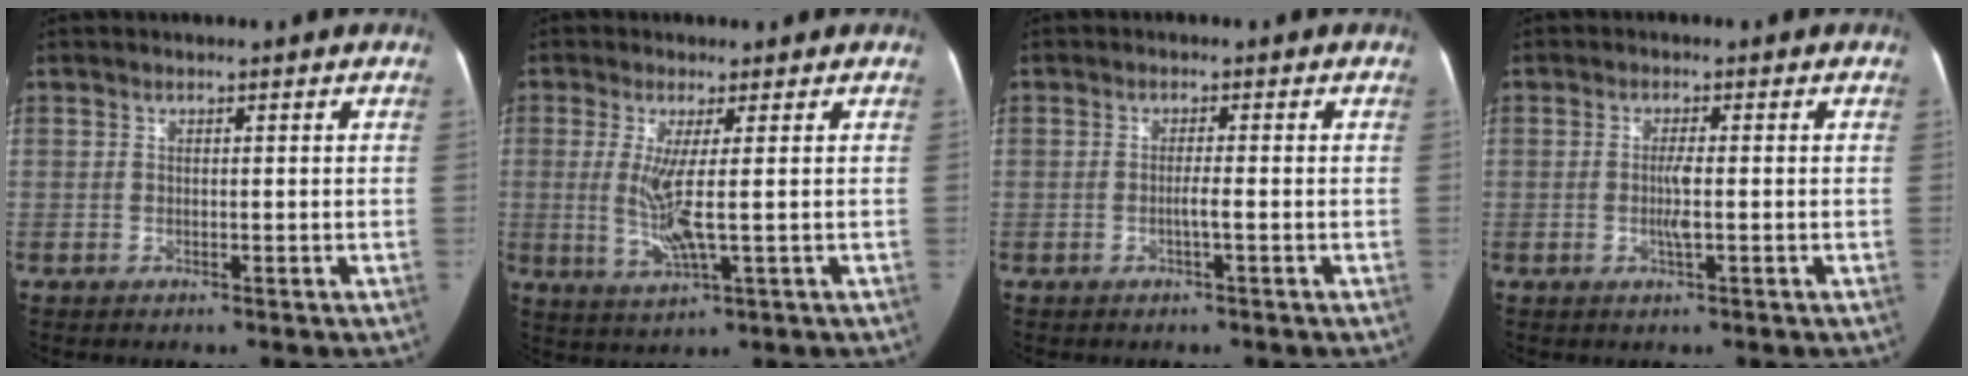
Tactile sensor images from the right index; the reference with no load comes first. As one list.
[{"total": 6.1, "force": [0.1, 0.3, 6.1], "torque": [-0.131, -0.014, 0.004]}, {"total": 1.8, "force": [-0.6, 0.0, 1.7], "torque": [-0.033, 0.002, -0.013]}, {"total": 2.8, "force": [-0.5, 0.4, 2.8], "torque": [-0.056, -0.001, -0.010]}]